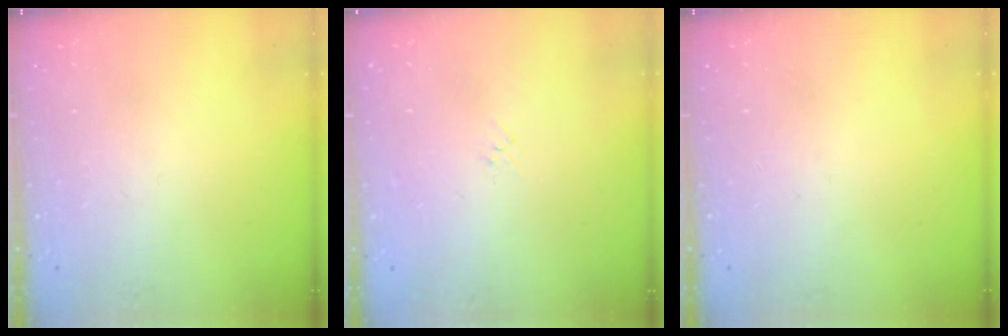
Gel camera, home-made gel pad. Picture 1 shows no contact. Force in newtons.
{"total": 2.9, "press": 2.9, "slide": 0.6}
{"total": 0.0}